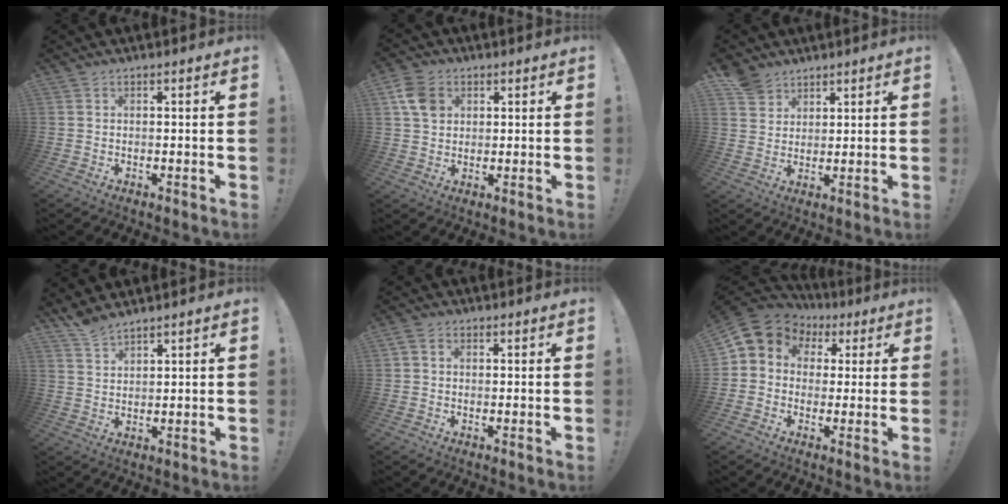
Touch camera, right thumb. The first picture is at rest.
{"total": 8.2, "force": [2.8, 6.6, 4.0], "torque": [-0.062, 0.002, 0.060]}
{"total": 6.0, "force": [4.2, 4.1, 1.0], "torque": [-0.017, -0.025, 0.082]}
{"total": 4.7, "force": [4.2, 1.0, 1.9], "torque": [-0.041, -0.023, 0.080]}
{"total": 2.3, "force": [0.3, 1.8, 1.4], "torque": [-0.023, 0.004, 0.005]}
{"total": 6.5, "force": [1.3, 6.0, 2.2], "torque": [-0.035, -0.008, 0.031]}